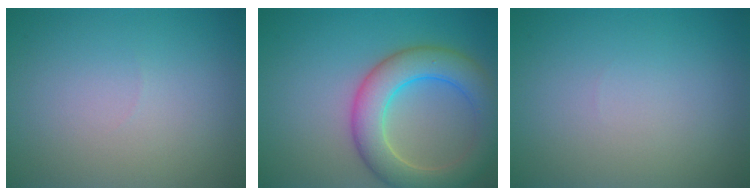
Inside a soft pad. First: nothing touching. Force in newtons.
{"total": 6.7, "press": 6.7, "slide": 0.2}
{"total": 0.0}